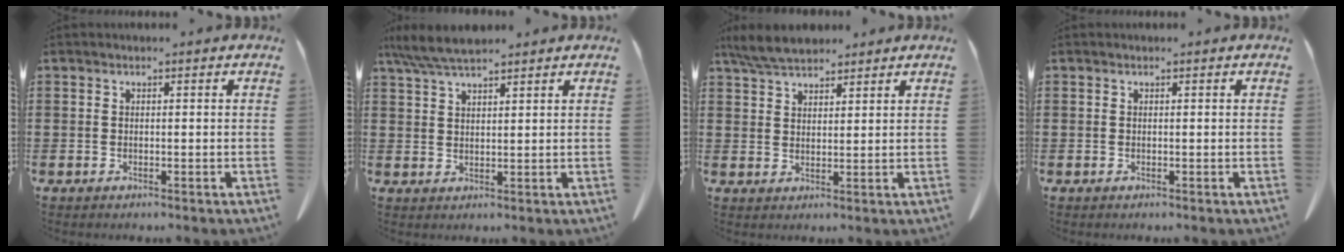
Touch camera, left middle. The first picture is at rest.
{"total": 5.5, "force": [4.5, 0.7, 3.1], "torque": [-0.070, -0.010, 0.084]}
{"total": 5.4, "force": [4.8, 1.5, 2.1], "torque": [-0.056, -0.008, 0.092]}
{"total": 0.0}